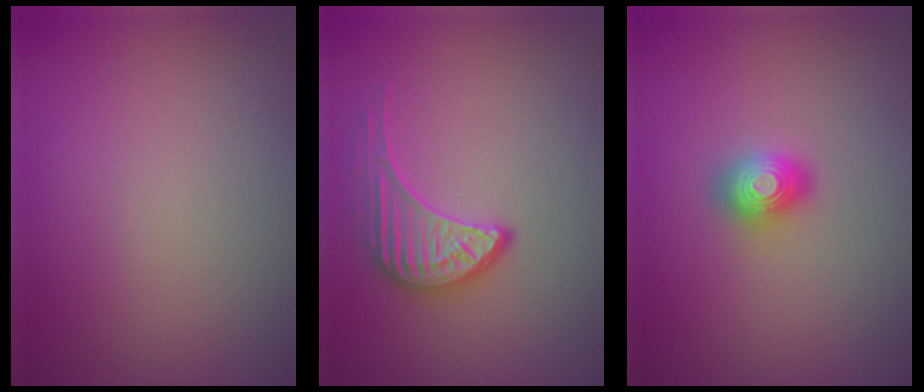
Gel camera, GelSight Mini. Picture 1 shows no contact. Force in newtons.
{"total": 2.7, "press": 2.2, "slide": 1.6}
{"total": 2.0, "press": 2.0, "slide": 0.2}